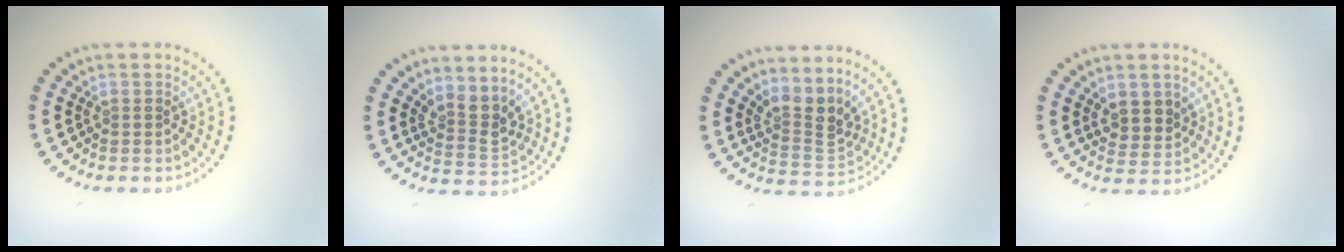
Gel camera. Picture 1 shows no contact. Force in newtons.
{"total": 2.6, "press": 2.0, "slide": 1.8}
{"total": 3.2, "press": 2.3, "slide": 2.3}
{"total": 2.6, "press": 2.3, "slide": 1.1}